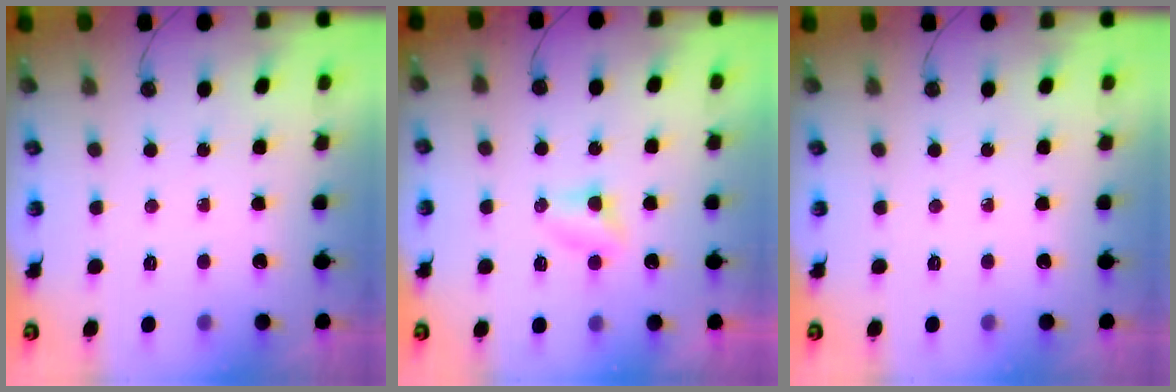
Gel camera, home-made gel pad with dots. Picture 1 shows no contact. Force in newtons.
{"total": 3.4, "press": 3.3, "slide": 0.4}
{"total": 0.0}